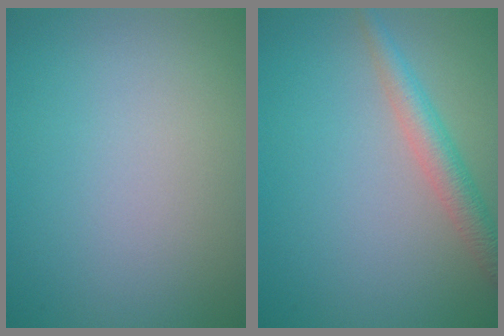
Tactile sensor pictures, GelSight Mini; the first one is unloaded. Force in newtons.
{"total": 2.9, "press": 2.9, "slide": 0.1}